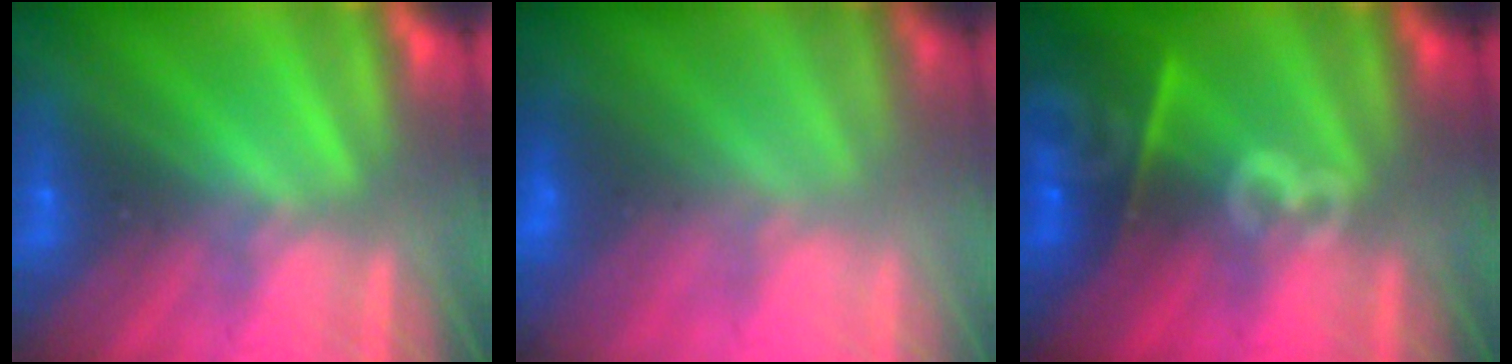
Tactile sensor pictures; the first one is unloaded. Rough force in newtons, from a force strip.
{"total": 3.8}
{"total": 6.8}